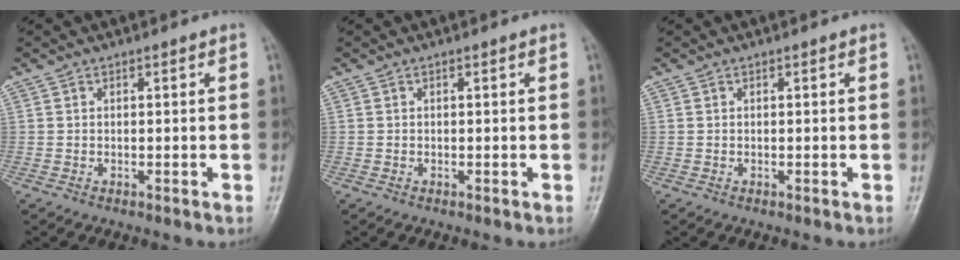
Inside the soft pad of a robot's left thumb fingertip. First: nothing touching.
{"total": 0.0}
{"total": 0.0}